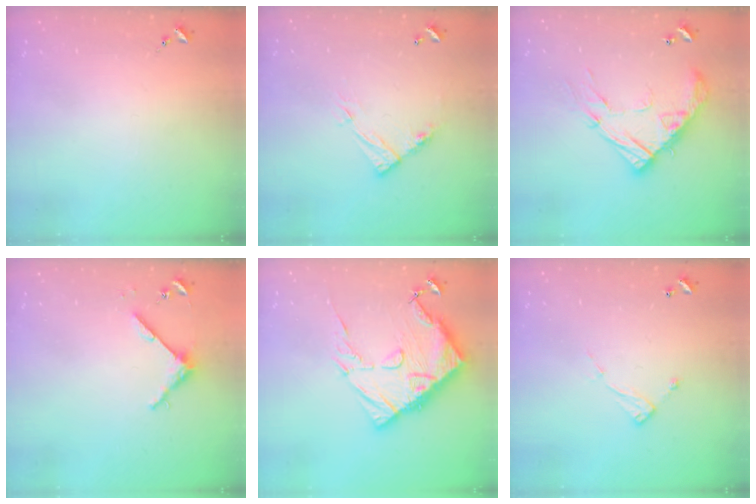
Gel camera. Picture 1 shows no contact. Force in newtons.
{"total": 9.4, "press": 9.4, "slide": 0.5}
{"total": 17.3, "press": 17.3, "slide": 1.4}
{"total": 4.5, "press": 4.5, "slide": 0.5}
{"total": 18.0, "press": 17.9, "slide": 1.9}
{"total": 7.1, "press": 7.1, "slide": 0.3}